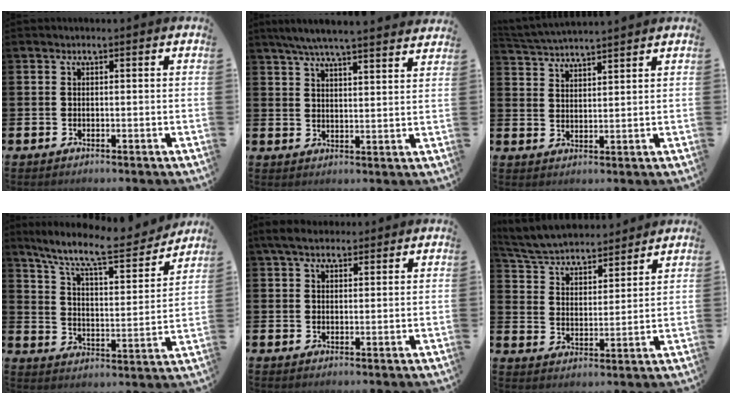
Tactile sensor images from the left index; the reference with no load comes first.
{"total": 6.3, "force": [6.0, 0.0, 1.9], "torque": [-0.051, -0.031, 0.105]}
{"total": 3.7, "force": [3.6, -0.3, 0.1], "torque": [-0.019, -0.020, 0.065]}
{"total": 10.4, "force": [9.0, 1.9, 4.9], "torque": [-0.125, -0.055, 0.151]}
{"total": 4.7, "force": [3.9, 1.8, 2.1], "torque": [-0.039, -0.008, 0.069]}
{"total": 5.8, "force": [5.6, 1.1, 1.0], "torque": [-0.049, -0.043, 0.096]}